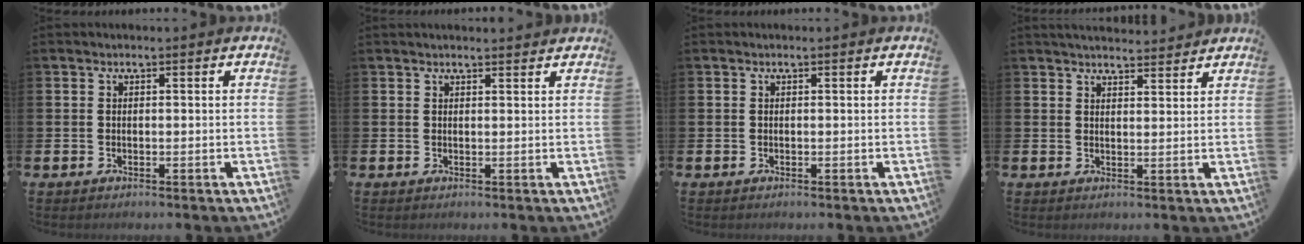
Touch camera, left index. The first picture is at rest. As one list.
[{"total": 1.1, "force": [1.1, 0.1, 0.2], "torque": [0.007, -0.005, 0.018]}, {"total": 0.0}, {"total": 3.3, "force": [3.3, 0.4, 0.2], "torque": [-0.002, -0.020, 0.059]}]